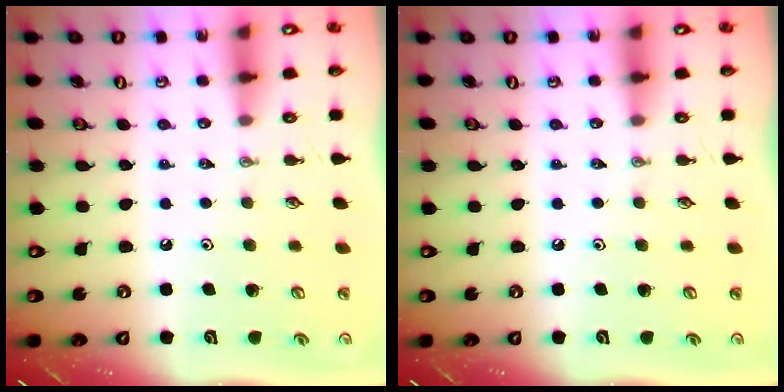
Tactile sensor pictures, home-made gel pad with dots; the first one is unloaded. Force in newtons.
{"total": 0.0}